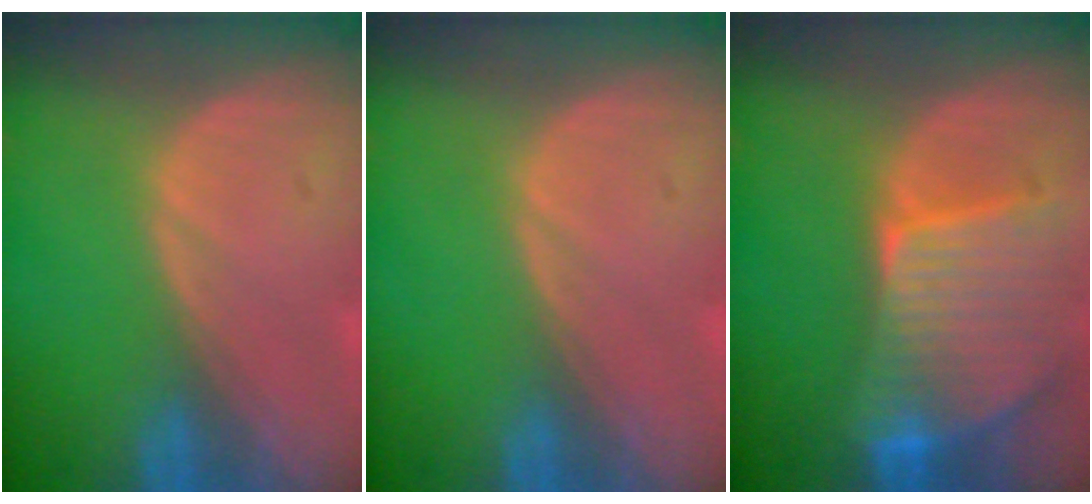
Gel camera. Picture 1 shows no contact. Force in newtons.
{"total": 0.0}
{"total": 9.6, "press": 8.4, "slide": 4.5}